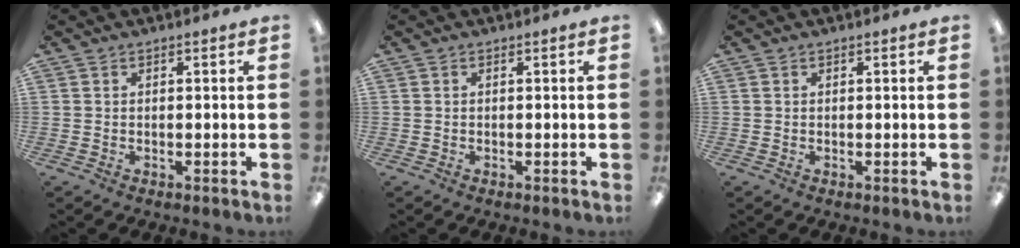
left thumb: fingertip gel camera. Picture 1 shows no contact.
{"total": 0.0}
{"total": 0.0}